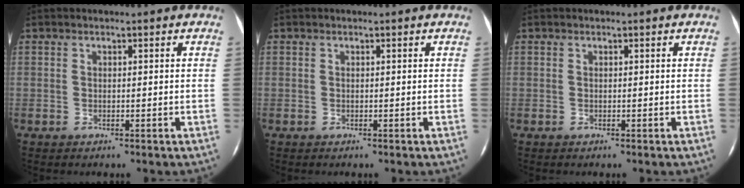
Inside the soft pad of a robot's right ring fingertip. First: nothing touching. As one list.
[{"total": 0.0}, {"total": 0.0}]